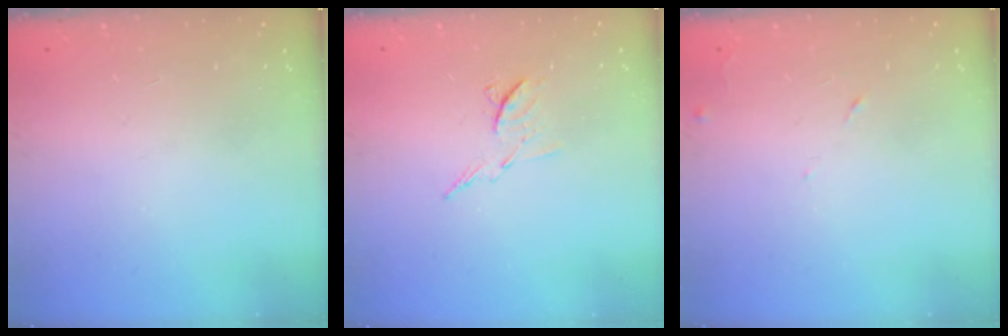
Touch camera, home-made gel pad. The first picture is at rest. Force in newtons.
{"total": 6.8, "press": 6.8, "slide": 0.5}
{"total": 5.5, "press": 5.5, "slide": 0.8}